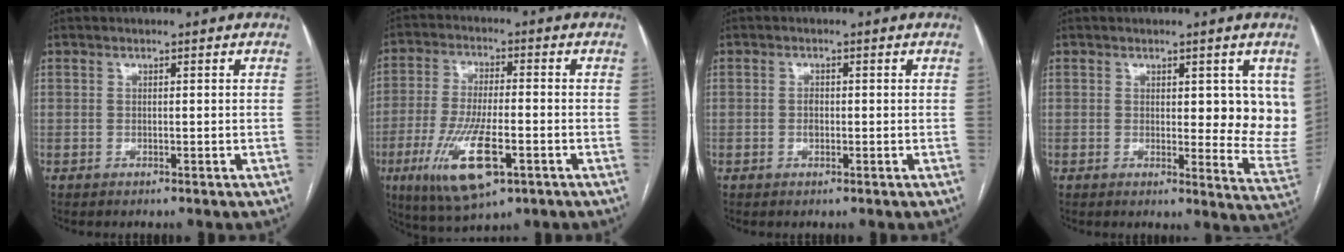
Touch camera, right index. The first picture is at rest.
{"total": 12.9, "force": [-5.2, 3.8, 11.2], "torque": [-0.224, -0.018, -0.085]}
{"total": 1.2, "force": [-0.1, 0.8, 0.9], "torque": [-0.017, 0.002, -0.001]}
{"total": 9.1, "force": [2.7, 3.5, 7.9], "torque": [-0.083, -0.023, 0.031]}